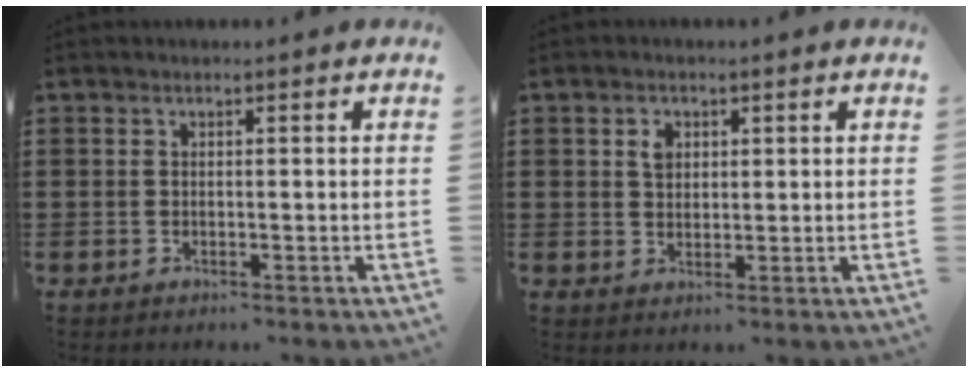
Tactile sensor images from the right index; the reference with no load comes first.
{"total": 2.4, "force": [0.9, 1.7, 1.4], "torque": [-0.032, 0.007, 0.016]}